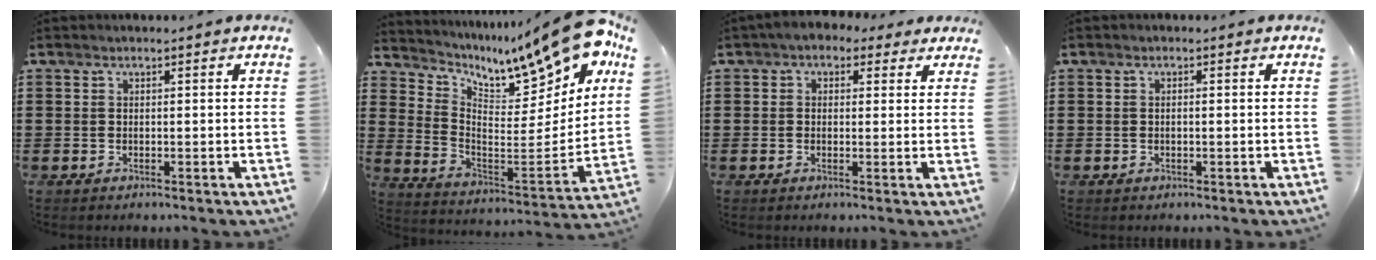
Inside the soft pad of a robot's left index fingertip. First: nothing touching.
{"total": 12.9, "force": [10.2, 3.3, 7.1], "torque": [-0.120, -0.089, 0.162]}
{"total": 2.3, "force": [1.0, 1.8, 1.0], "torque": [-0.027, 0.010, 0.017]}
{"total": 0.5, "force": [-0.1, 0.1, 0.5], "torque": [-0.010, -0.003, 0.000]}